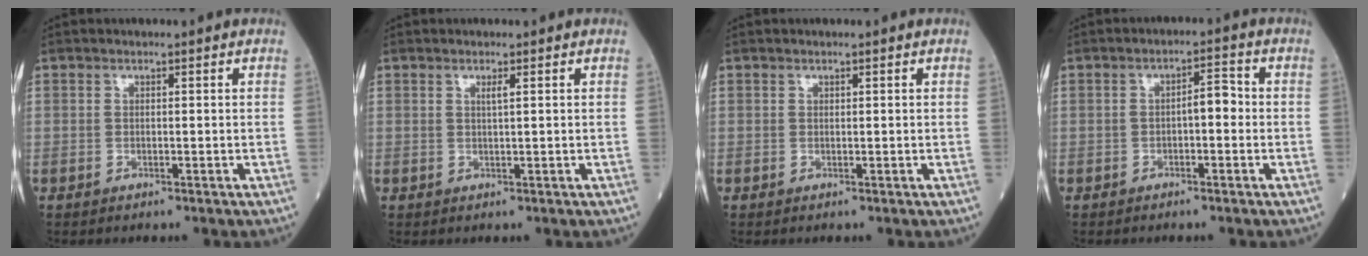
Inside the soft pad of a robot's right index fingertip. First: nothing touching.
{"total": 0.8, "force": [0.4, -0.1, 0.7], "torque": [-0.016, -0.001, 0.007]}
{"total": 0.0}
{"total": 3.2, "force": [-0.5, 1.1, 3.0], "torque": [-0.042, 0.015, -0.008]}